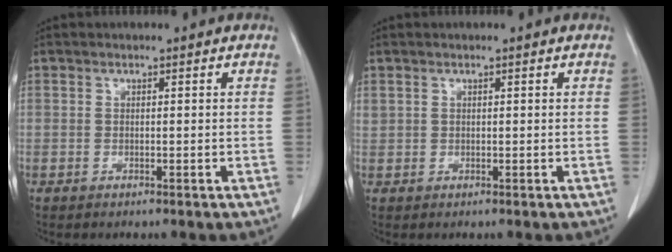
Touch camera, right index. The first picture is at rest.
{"total": 0.8, "force": [0.5, 0.6, 0.1], "torque": [0.002, 0.014, 0.011]}